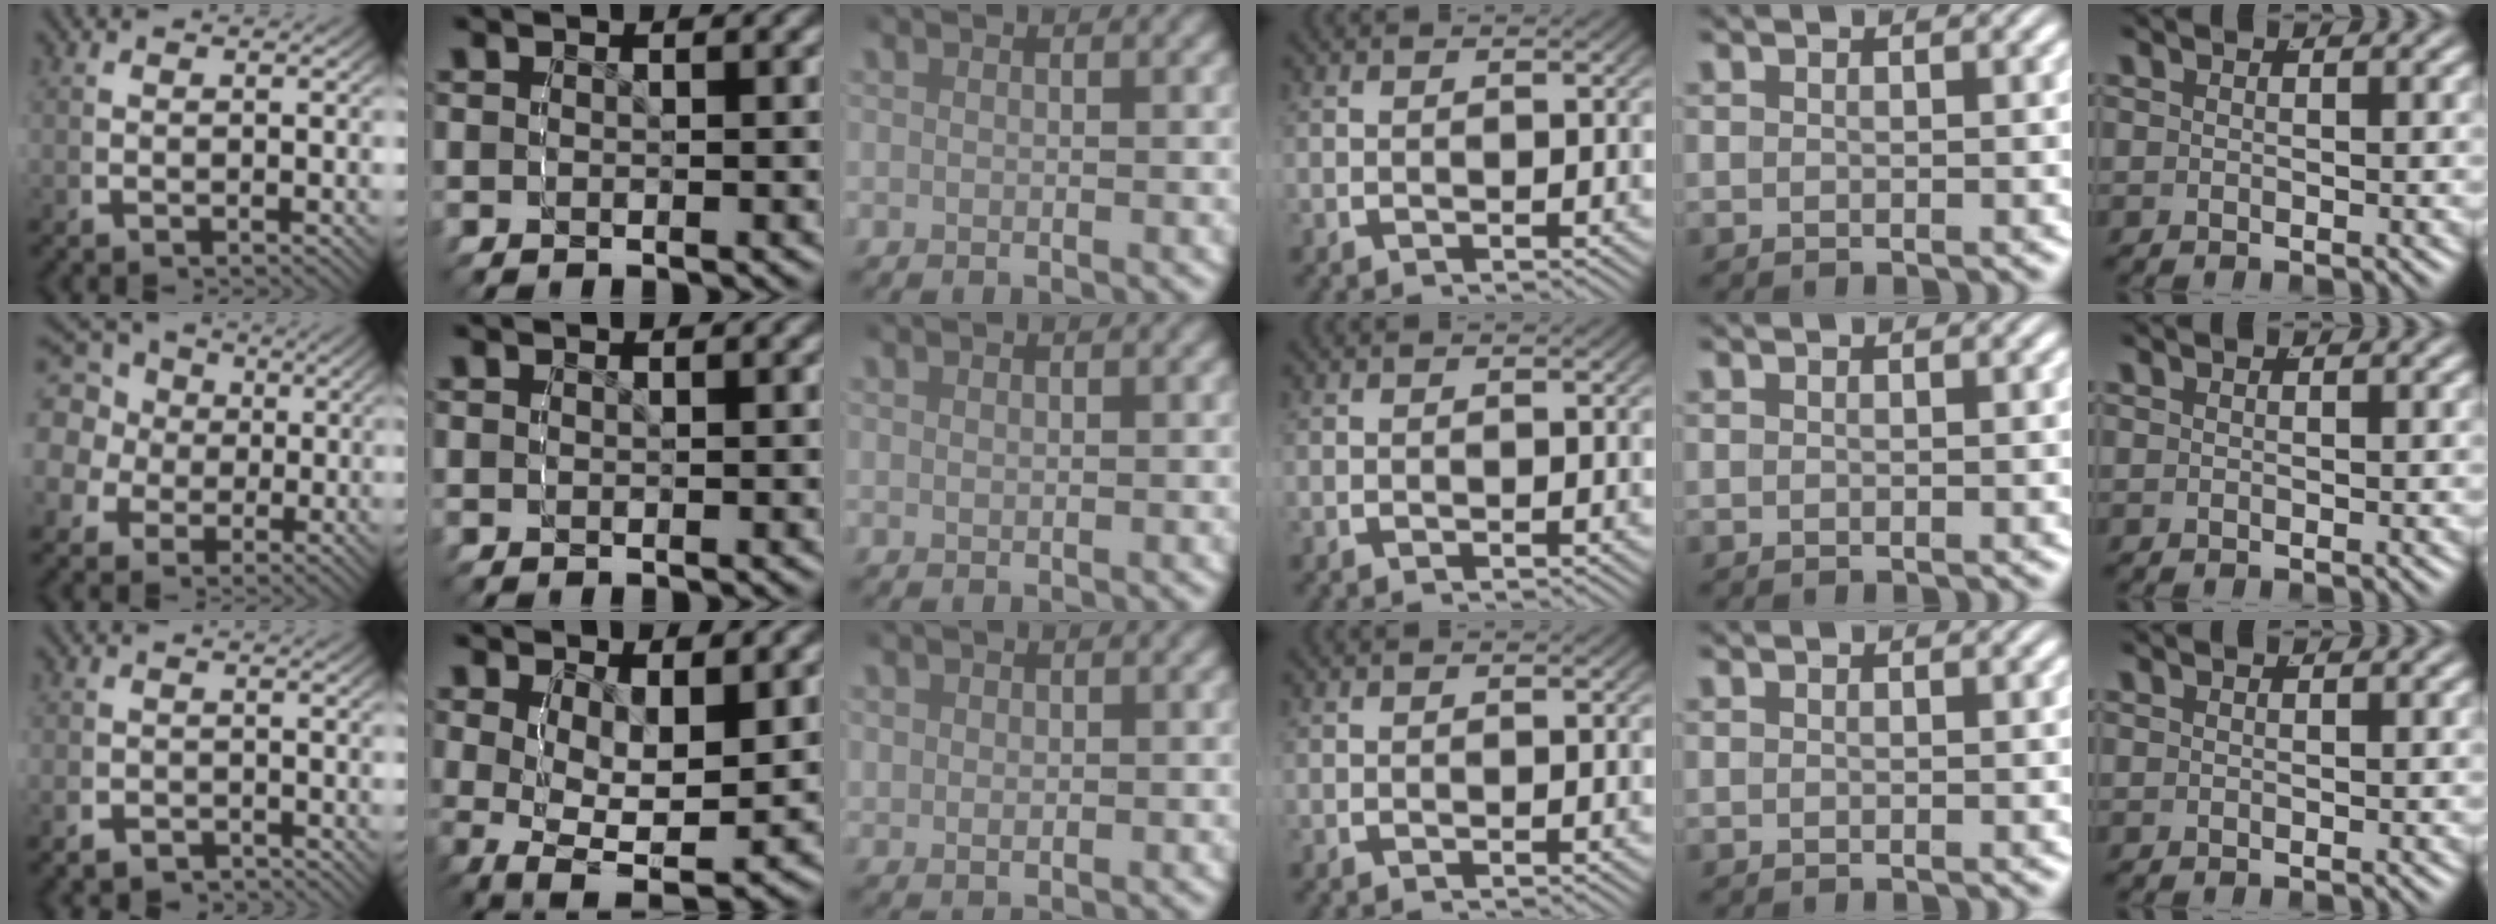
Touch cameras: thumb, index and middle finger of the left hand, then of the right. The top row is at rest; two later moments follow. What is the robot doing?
{"motion": "grasp_and_lifting", "object": "cloth"}